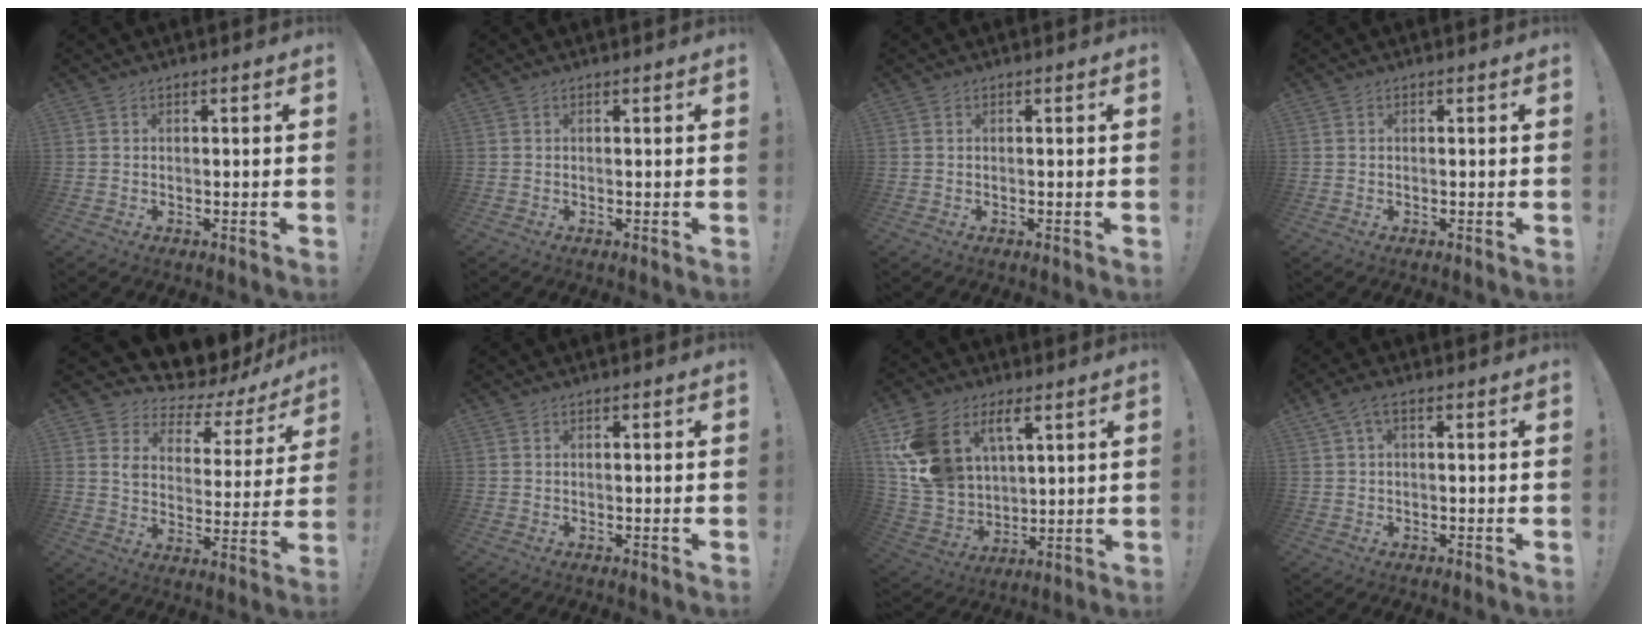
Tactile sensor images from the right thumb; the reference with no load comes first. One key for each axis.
{"total": 0.0}
{"total": 0.0}
{"total": 0.0}
{"total": 6.7, "fx": 5.4, "fy": 2.7, "fz": 2.7, "tx": -0.059, "ty": -0.063, "tz": 0.090}
{"total": 0.0}
{"total": 15.9, "fx": 8.1, "fy": 10.6, "fz": 8.7, "tx": -0.191, "ty": -0.046, "tz": 0.154}
{"total": 3.3, "fx": 1.1, "fy": 1.3, "fz": 2.8, "tx": -0.058, "ty": 0.002, "tz": 0.021}